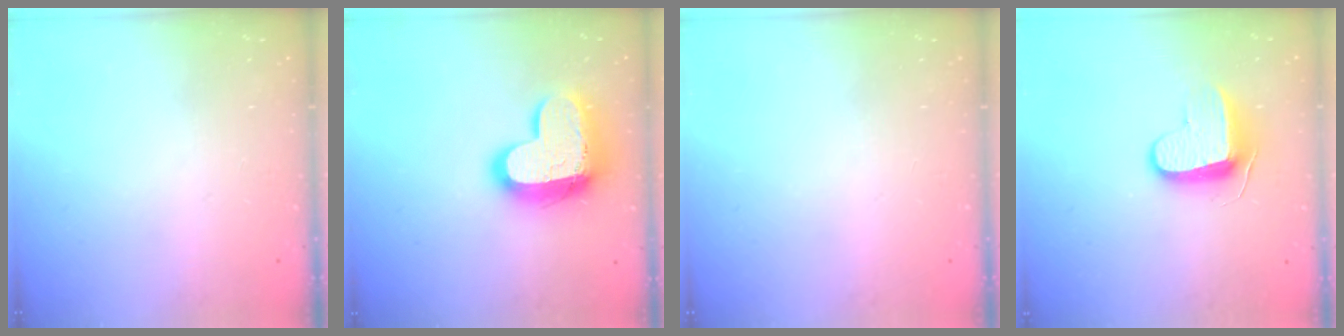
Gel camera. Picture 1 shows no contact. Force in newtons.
{"total": 16.9, "press": 16.8, "slide": 1.3}
{"total": 0.0}
{"total": 9.1, "press": 9.1, "slide": 1.0}